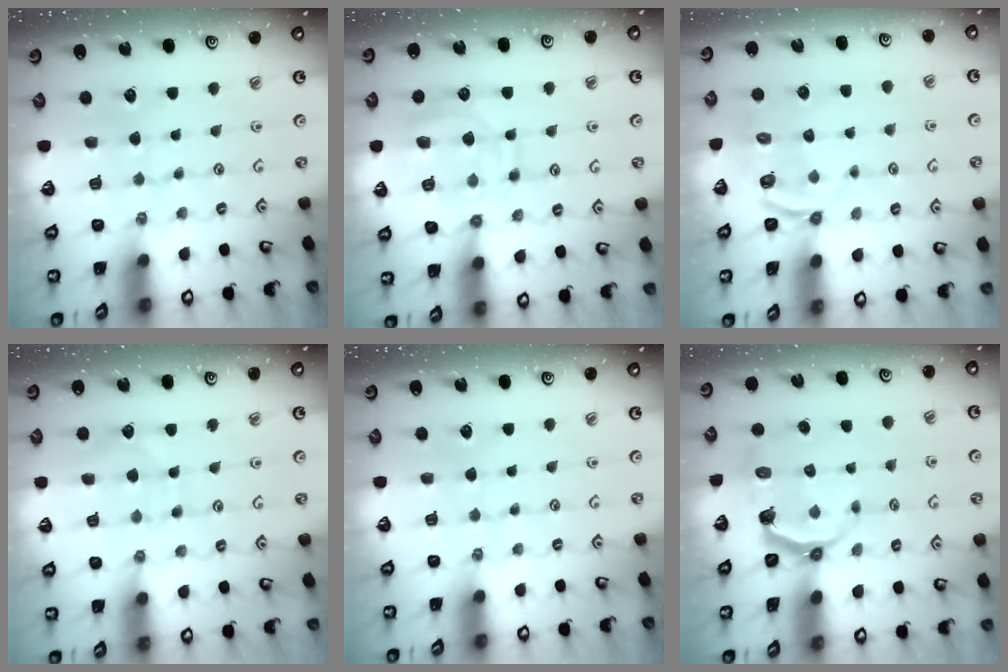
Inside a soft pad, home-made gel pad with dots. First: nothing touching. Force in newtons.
{"total": 14.5, "press": 14.5, "slide": 1.3}
{"total": 3.6, "press": 2.6, "slide": 2.5}
{"total": 4.4, "press": 4.4, "slide": 0.4}
{"total": 0.0}
{"total": 4.3, "press": 2.8, "slide": 3.3}